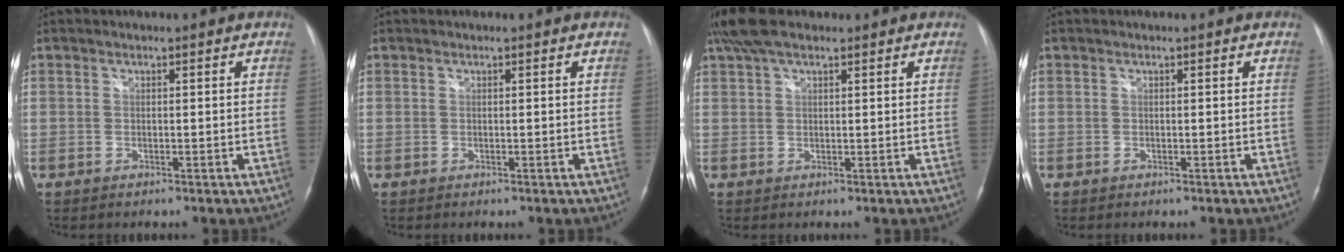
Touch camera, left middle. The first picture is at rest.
{"total": 0.0}
{"total": 5.9, "force": [4.4, 2.0, 3.4], "torque": [-0.078, 0.029, 0.086]}
{"total": 0.0}